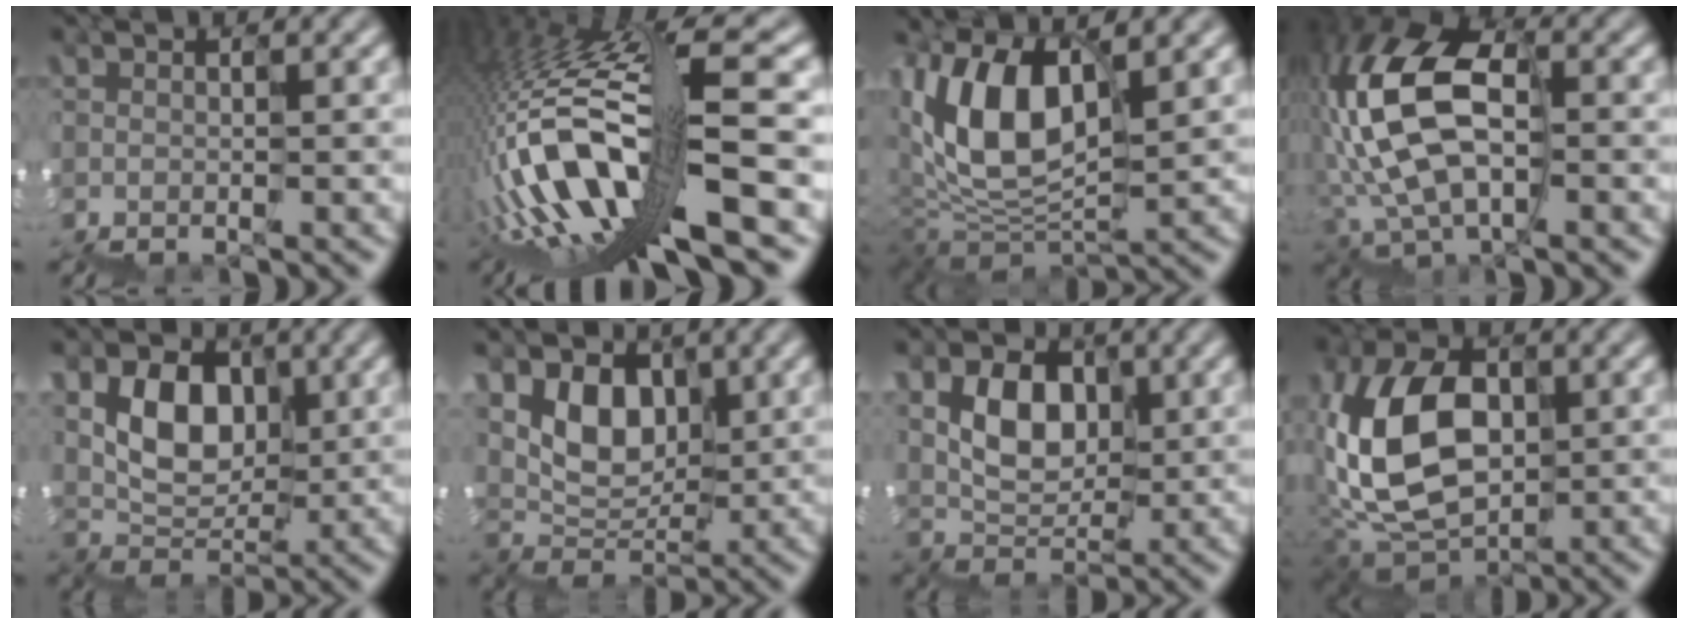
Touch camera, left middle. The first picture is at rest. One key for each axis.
{"total": 12.7, "fx": -3.5, "fy": 3.1, "fz": 11.8, "tx": -0.252, "ty": 0.031, "tz": -0.055}
{"total": 7.3, "fx": 2.6, "fy": 4.2, "fz": 5.3, "tx": -0.128, "ty": 0.015, "tz": 0.044}
{"total": 8.2, "fx": -0.2, "fy": 5.0, "fz": 6.5, "tx": -0.179, "ty": 0.030, "tz": -0.012}
{"total": 3.6, "fx": 1.7, "fy": 3.0, "fz": 1.1, "tx": -0.027, "ty": 0.006, "tz": 0.034}
{"total": 3.6, "fx": 2.2, "fy": 2.8, "fz": 0.8, "tx": -0.026, "ty": 0.003, "tz": 0.041}
{"total": 2.8, "fx": 1.4, "fy": 2.4, "fz": 0.5, "tx": -0.019, "ty": 0.010, "tz": 0.029}
{"total": 8.8, "fx": 0.9, "fy": 6.3, "fz": 6.0, "tx": -0.156, "ty": 0.018, "tz": 0.015}